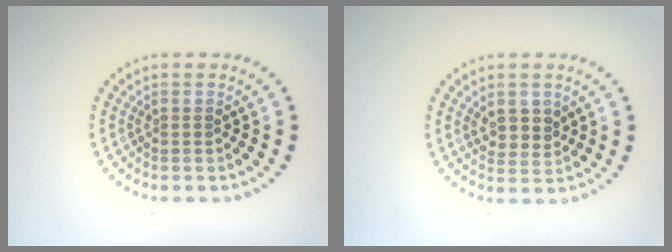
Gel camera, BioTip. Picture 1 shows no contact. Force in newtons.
{"total": 2.3, "press": 2.1, "slide": 0.9}